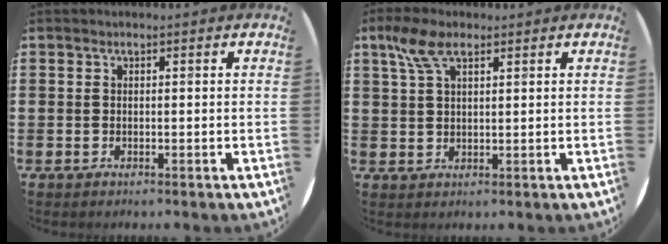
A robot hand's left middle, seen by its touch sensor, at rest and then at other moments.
{"total": 5.3, "force": [2.9, 2.3, 3.9], "torque": [-0.085, 0.008, 0.053]}